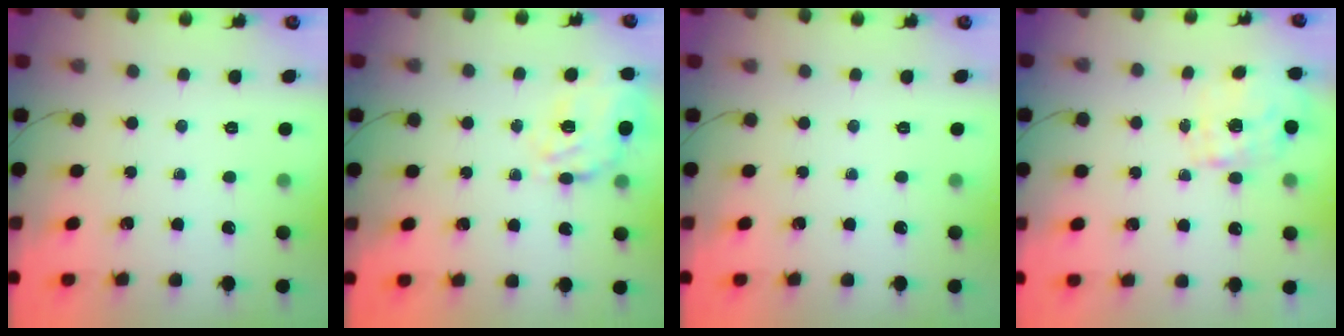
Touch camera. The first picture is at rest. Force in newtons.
{"total": 12.5, "press": 12.0, "slide": 3.4}
{"total": 0.0}
{"total": 2.2, "press": 2.2, "slide": 0.4}